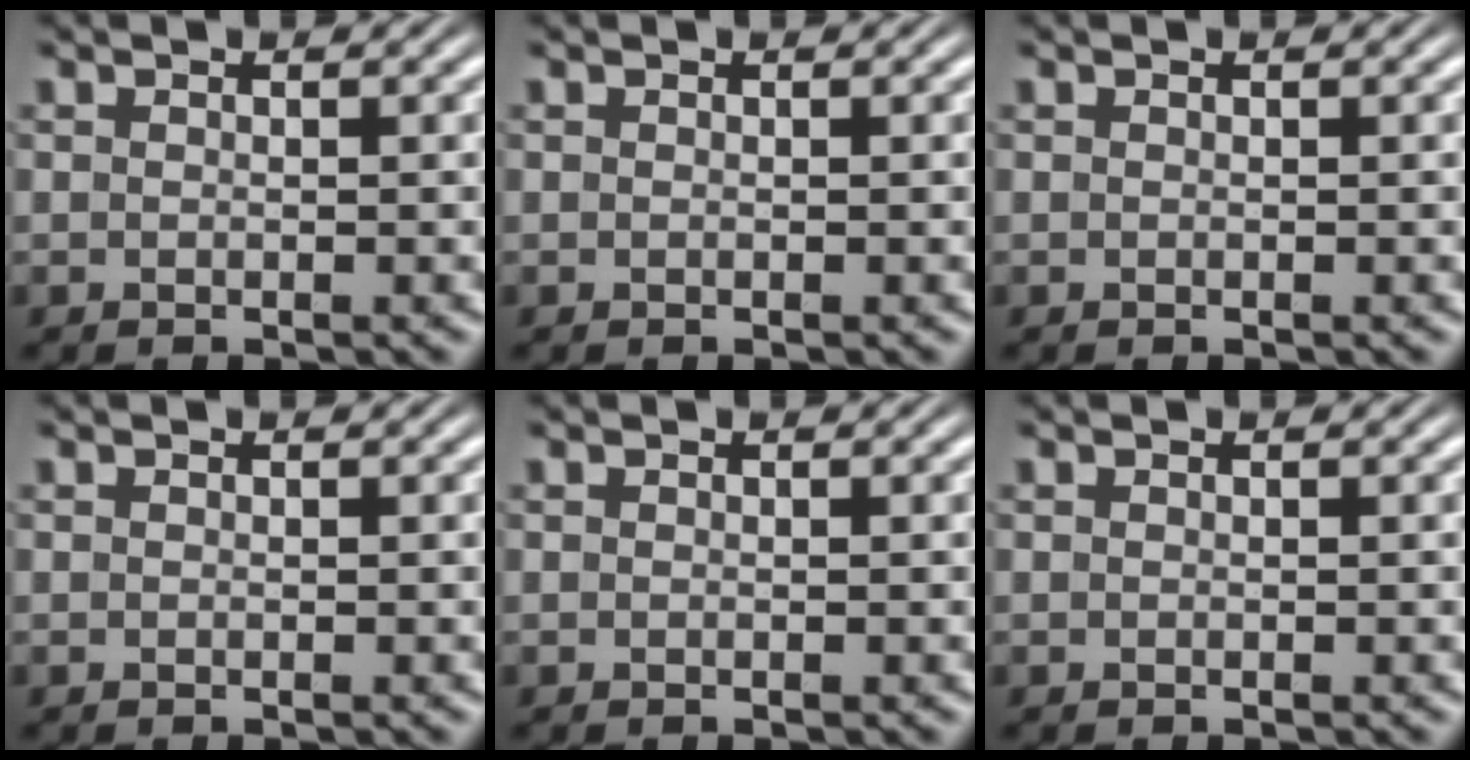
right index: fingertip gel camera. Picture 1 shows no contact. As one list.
[{"total": 0.0}, {"total": 0.0}, {"total": 0.0}, {"total": 0.0}, {"total": 0.0}]